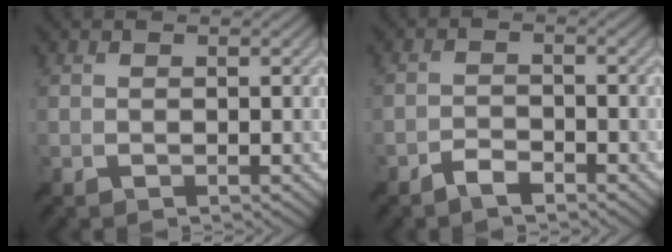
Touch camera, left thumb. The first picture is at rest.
{"total": 2.4, "force": [-2.0, 0.6, 1.2], "torque": [-0.027, 0.002, -0.042]}